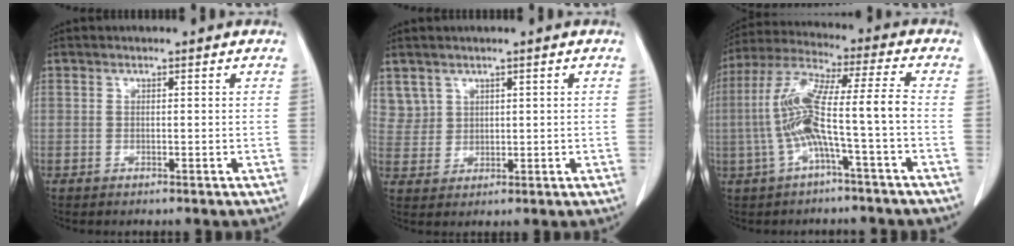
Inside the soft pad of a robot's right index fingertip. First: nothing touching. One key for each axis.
{"total": 3.7, "fx": 2.2, "fy": 2.9, "fz": -0.1, "tx": 0.011, "ty": 0.005, "tz": 0.047}
{"total": 11.4, "fx": -2.6, "fy": 0.0, "fz": 11.0, "tx": -0.229, "ty": 0.029, "tz": -0.054}